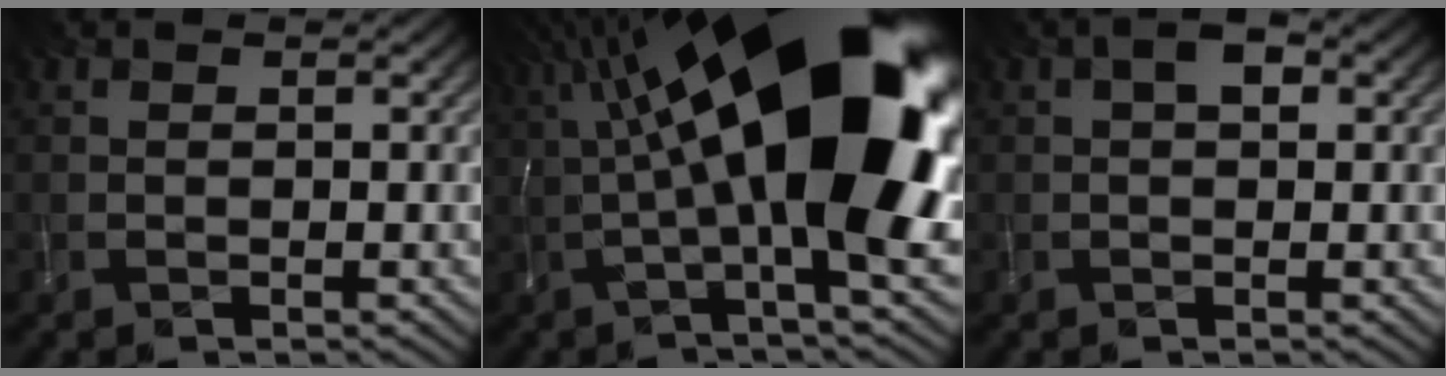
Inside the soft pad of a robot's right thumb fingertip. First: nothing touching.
{"total": 20.6, "force": [3.9, 6.6, 19.1], "torque": [-0.312, 0.035, 0.064]}
{"total": 2.3, "force": [0.7, 1.2, 1.8], "torque": [-0.034, 0.010, 0.010]}